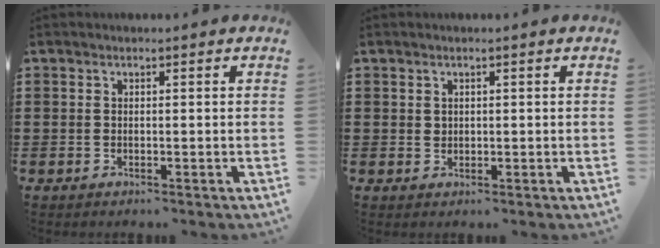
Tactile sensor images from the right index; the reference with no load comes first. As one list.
[{"total": 1.0, "force": [0.7, 0.7, 0.2], "torque": [-0.005, 0.003, 0.014]}]